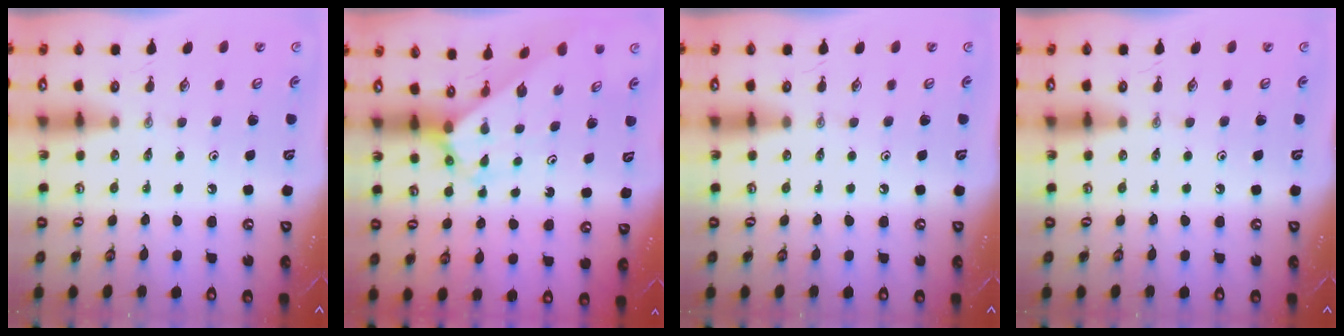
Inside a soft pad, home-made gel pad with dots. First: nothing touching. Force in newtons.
{"total": 2.3, "press": 2.3, "slide": 0.2}
{"total": 0.0}
{"total": 0.0}